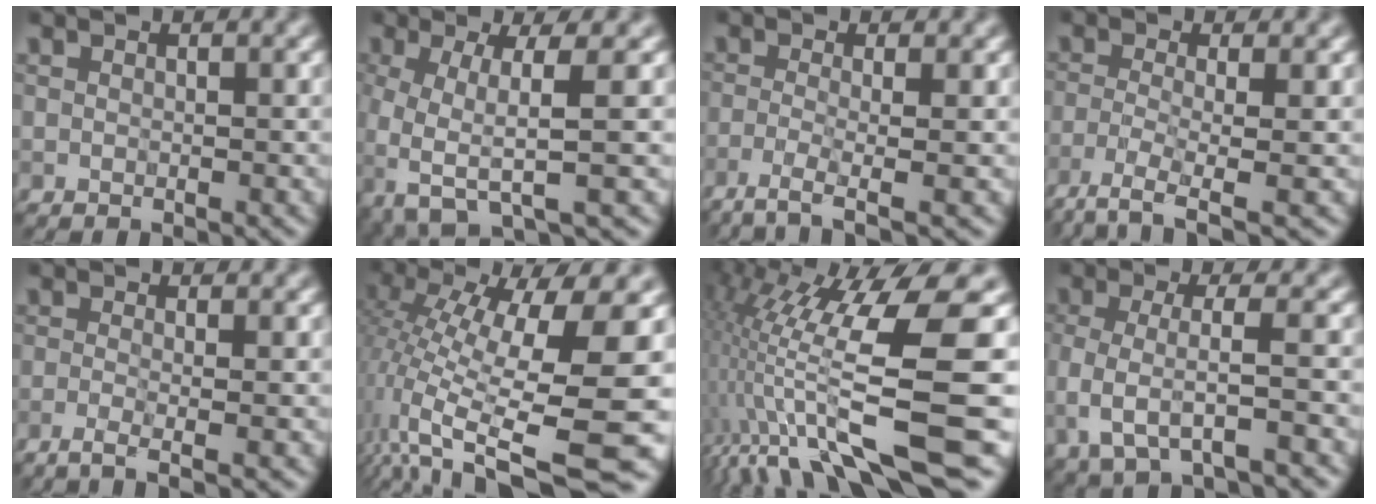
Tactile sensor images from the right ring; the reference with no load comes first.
{"total": 5.6, "force": [-1.3, 1.4, 5.3], "torque": [-0.100, -0.011, -0.028]}
{"total": 4.0, "force": [-1.9, 1.0, 3.4], "torque": [-0.053, -0.006, -0.050]}
{"total": 4.8, "force": [-2.9, 1.0, 3.8], "torque": [-0.070, -0.010, -0.066]}
{"total": 3.3, "force": [-1.2, 1.2, 2.9], "torque": [-0.034, -0.004, -0.036]}
{"total": 14.2, "force": [-0.5, 3.5, 13.8], "torque": [-0.254, 0.003, 0.007]}
{"total": 14.2, "force": [-2.8, 2.8, 13.7], "torque": [-0.248, 0.006, -0.030]}
{"total": 4.6, "force": [-1.2, 1.4, 4.3], "torque": [-0.084, -0.011, -0.025]}